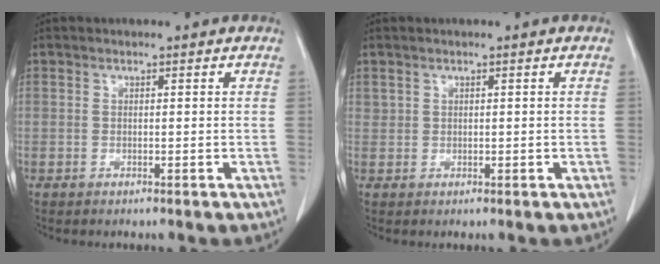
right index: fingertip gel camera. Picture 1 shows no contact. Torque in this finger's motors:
{"motor_torque": [-0.14, 0.13, -0.02, -0.01]}